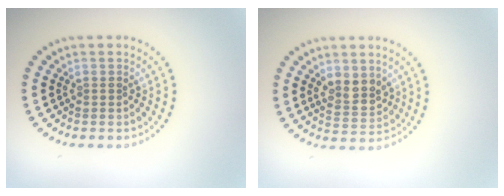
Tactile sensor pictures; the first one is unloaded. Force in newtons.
{"total": 2.8, "press": 2.7, "slide": 0.9}